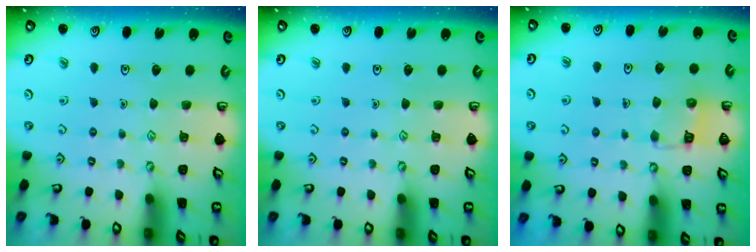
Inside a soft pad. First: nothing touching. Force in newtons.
{"total": 0.0}
{"total": 6.3, "press": 6.3, "slide": 0.5}